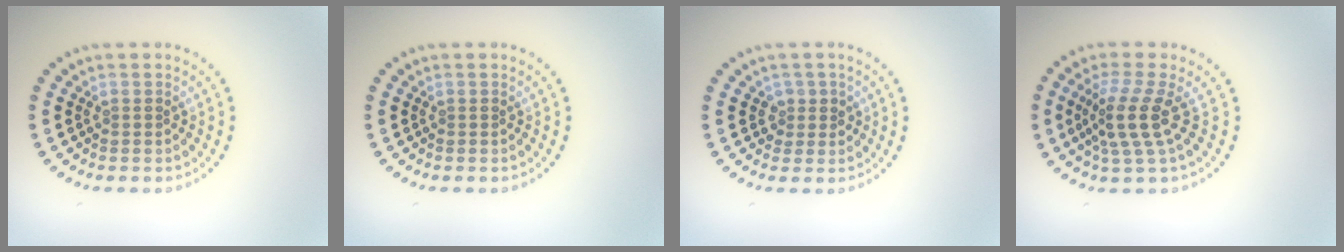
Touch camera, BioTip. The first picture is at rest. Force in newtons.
{"total": 0.0}
{"total": 1.4, "press": 1.3, "slide": 0.5}
{"total": 3.6, "press": 2.7, "slide": 2.5}